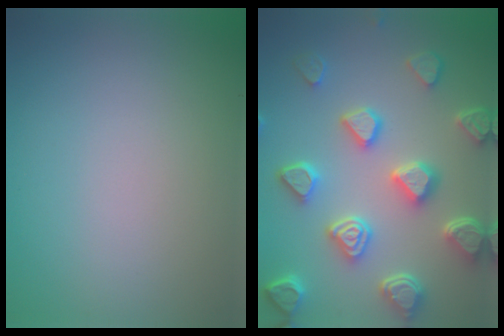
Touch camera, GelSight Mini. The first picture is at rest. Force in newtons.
{"total": 6.9, "press": 5.6, "slide": 4.1}